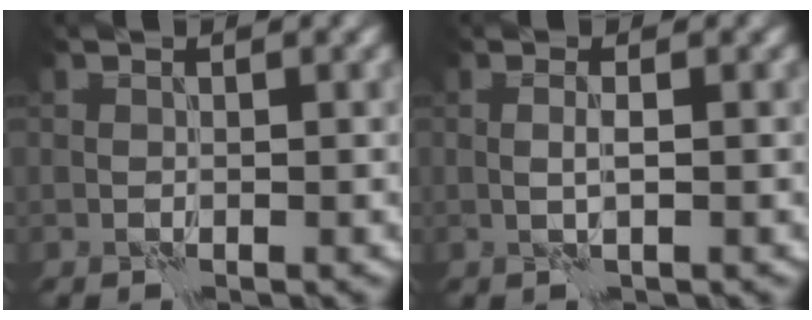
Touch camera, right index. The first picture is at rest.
{"total": 0.9, "force": [0.1, -0.1, 0.9], "torque": [-0.021, 0.001, 0.003]}